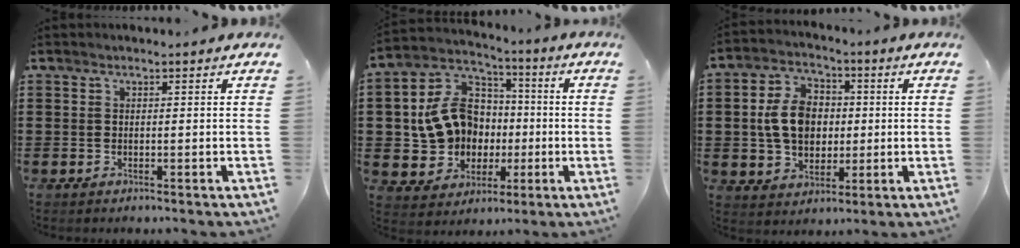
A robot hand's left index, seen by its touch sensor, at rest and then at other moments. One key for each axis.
{"total": 11.9, "fx": 0.1, "fy": 10.2, "fz": 6.0, "tx": -0.166, "ty": 0.008, "tz": 0.008}
{"total": 8.9, "fx": 0.4, "fy": 6.7, "fz": 5.8, "tx": -0.135, "ty": 0.014, "tz": 0.004}